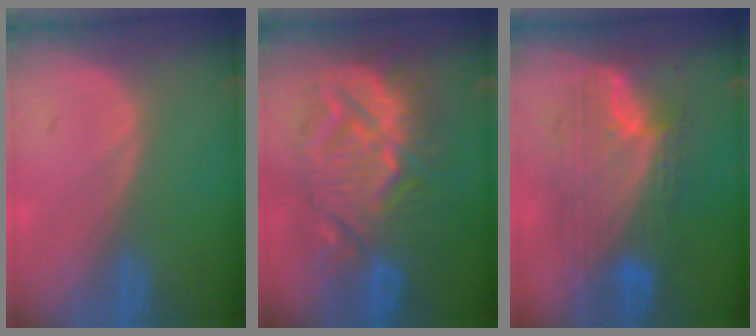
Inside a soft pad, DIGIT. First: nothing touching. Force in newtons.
{"total": 13.9, "press": 13.8, "slide": 1.4}
{"total": 10.0, "press": 10.0, "slide": 0.6}